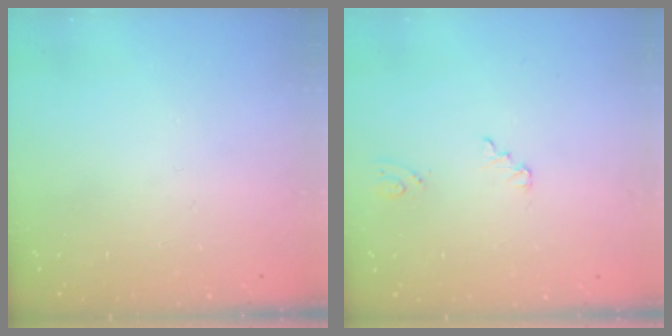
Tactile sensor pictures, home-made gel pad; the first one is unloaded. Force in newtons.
{"total": 2.6, "press": 2.6, "slide": 0.3}